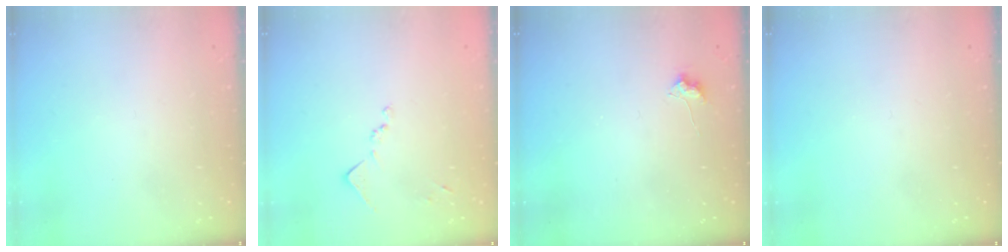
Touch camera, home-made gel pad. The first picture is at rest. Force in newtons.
{"total": 8.9, "press": 8.8, "slide": 0.9}
{"total": 5.7, "press": 5.7, "slide": 0.9}
{"total": 0.0}